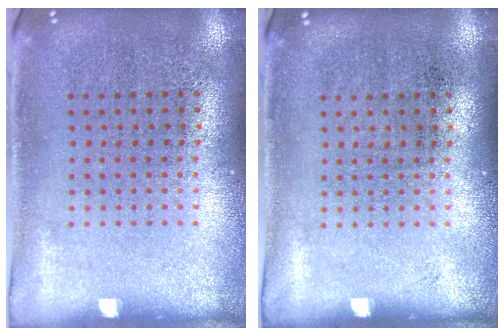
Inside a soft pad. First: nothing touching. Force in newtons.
{"total": 0.0}